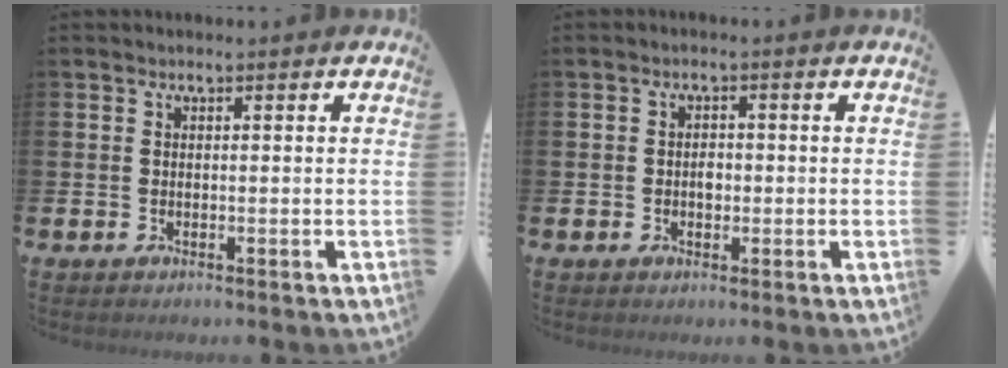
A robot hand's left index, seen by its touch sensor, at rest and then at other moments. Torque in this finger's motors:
{"motor_torque": [0.00, 0.07, 0.00, 0.01]}